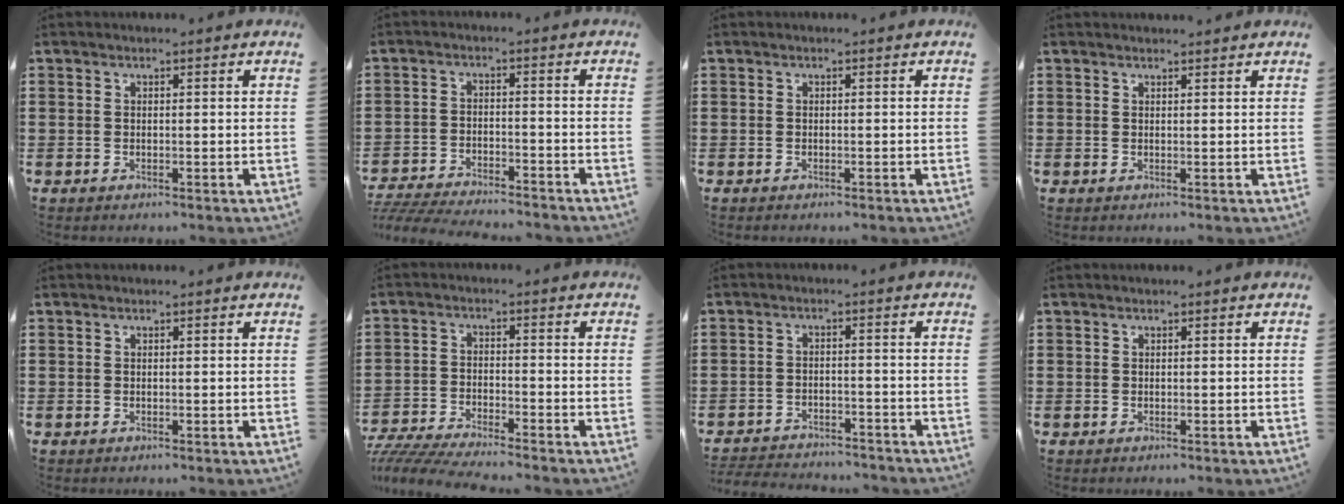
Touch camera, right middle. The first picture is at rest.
{"total": 5.0, "force": [-4.9, 0.2, 0.9], "torque": [-0.027, -0.002, -0.102]}
{"total": 0.0}
{"total": 0.8, "force": [0.8, -0.1, 0.0], "torque": [-0.002, -0.004, 0.016]}
{"total": 0.0}
{"total": 4.7, "force": [-4.6, 0.1, 1.1], "torque": [-0.040, -0.011, -0.098]}
{"total": 3.5, "force": [-3.5, 0.4, 0.1], "torque": [-0.006, 0.003, -0.075]}
{"total": 0.0}